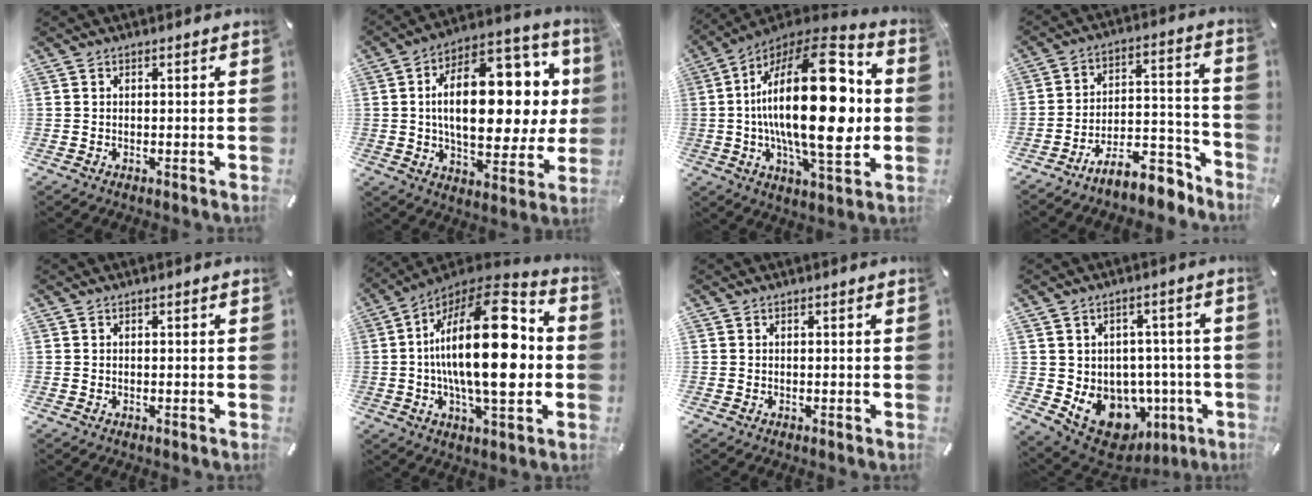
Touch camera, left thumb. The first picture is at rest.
{"total": 24.9, "force": [4.4, 12.8, 20.9], "torque": [-0.344, -0.020, 0.070]}
{"total": 33.2, "force": [1.1, 14.3, 30.0], "torque": [-0.545, -0.008, 0.012]}
{"total": 12.8, "force": [-9.5, 5.5, 6.5], "torque": [-0.061, 0.053, -0.164]}
{"total": 0.0}
{"total": 27.2, "force": [0.2, 11.4, 24.7], "torque": [-0.429, -0.007, -0.003]}
{"total": 0.0}
{"total": 11.3, "force": [-3.8, 9.5, 4.9], "torque": [-0.067, -0.002, -0.046]}